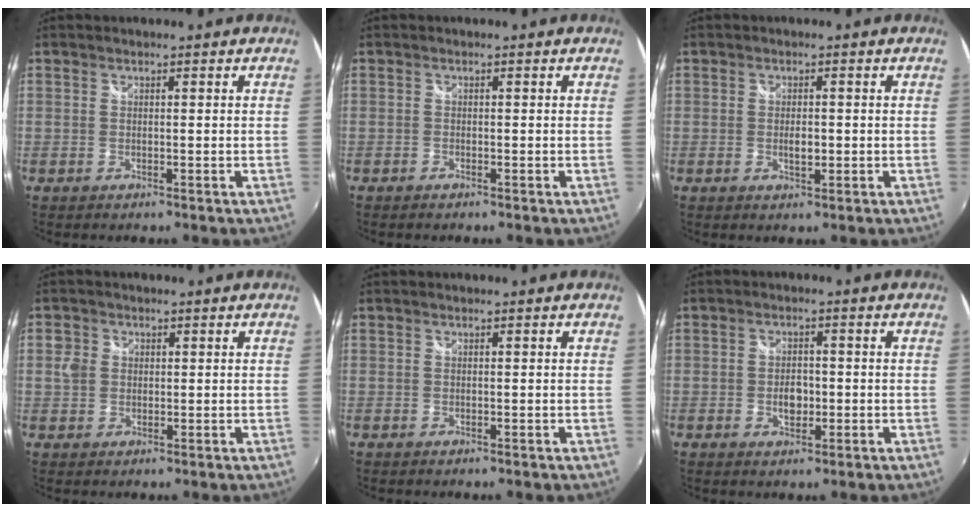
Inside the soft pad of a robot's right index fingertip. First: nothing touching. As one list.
[{"total": 0.6, "force": [-0.5, 0.2, 0.1], "torque": [-0.004, -0.002, -0.012]}, {"total": 2.0, "force": [-0.3, 1.0, 1.7], "torque": [-0.029, 0.001, -0.002]}, {"total": 2.8, "force": [0.0, 2.7, 0.8], "torque": [-0.015, 0.006, -0.005]}, {"total": 0.0}, {"total": 3.1, "force": [-0.7, 2.1, 2.1], "torque": [-0.035, 0.004, -0.009]}]